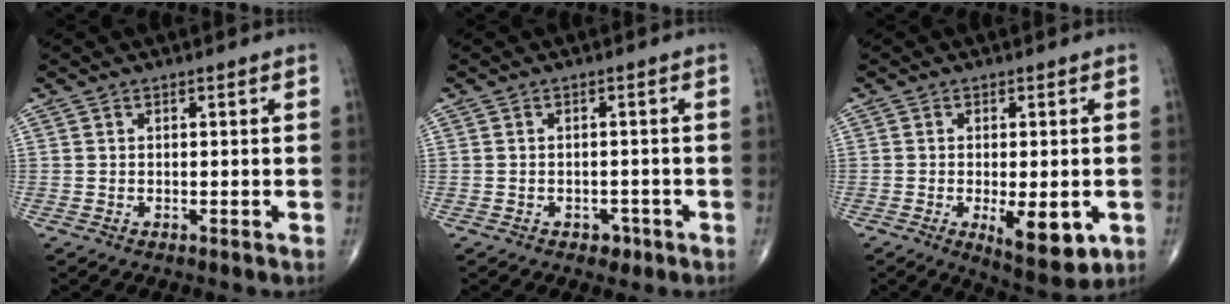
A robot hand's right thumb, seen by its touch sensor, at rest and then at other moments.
{"total": 2.1, "force": [-1.2, 1.5, 0.8], "torque": [-0.002, 0.006, -0.014]}
{"total": 9.3, "force": [-2.6, 3.6, 8.2], "torque": [-0.108, -0.018, -0.031]}